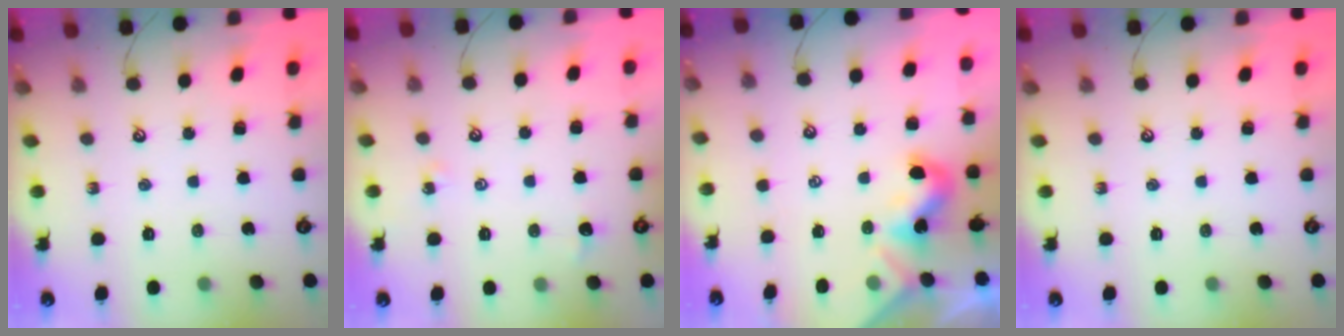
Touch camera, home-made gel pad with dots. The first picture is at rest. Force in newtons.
{"total": 2.0, "press": 1.9, "slide": 0.5}
{"total": 1.8, "press": 1.7, "slide": 0.5}
{"total": 0.0}